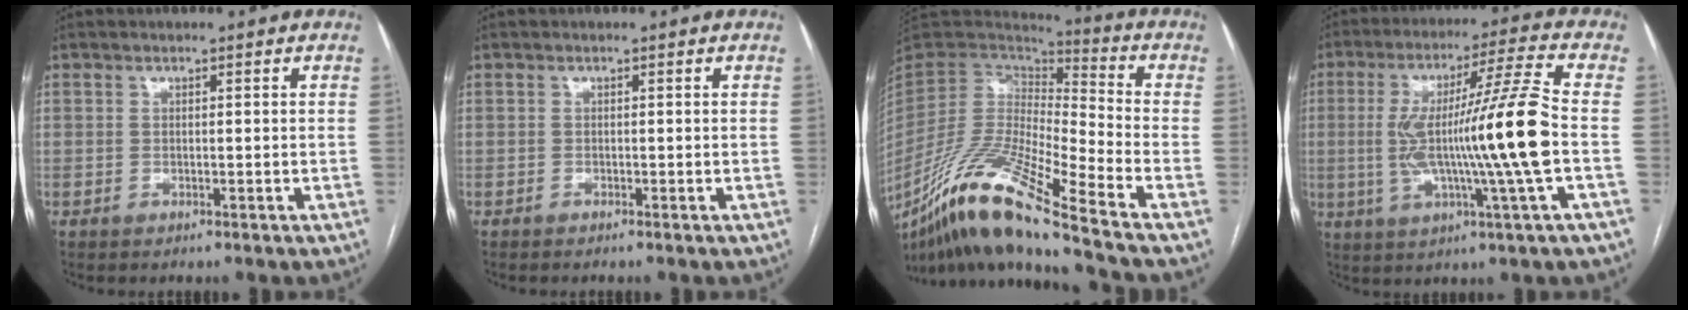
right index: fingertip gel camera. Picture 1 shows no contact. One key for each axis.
{"total": 0.0}
{"total": 20.2, "fx": -13.9, "fy": 0.0, "fz": 14.7, "tx": -0.307, "ty": -0.039, "tz": -0.261}
{"total": 16.0, "fx": -1.4, "fy": -1.5, "fz": 15.9, "tx": -0.287, "ty": 0.001, "tz": -0.028}